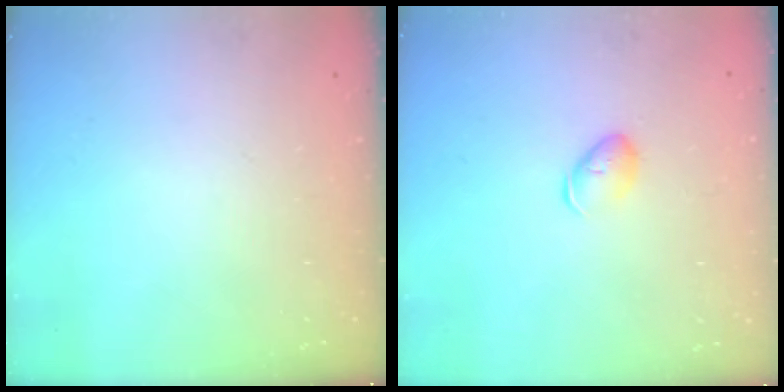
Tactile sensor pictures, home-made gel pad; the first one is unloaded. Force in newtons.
{"total": 6.0, "press": 6.0, "slide": 0.7}